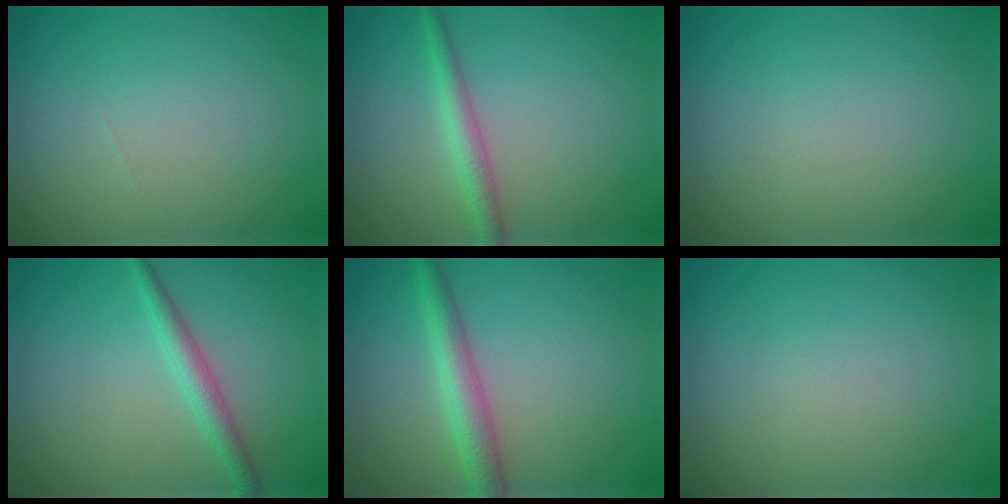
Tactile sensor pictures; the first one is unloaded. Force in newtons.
{"total": 2.4, "press": 2.4, "slide": 0.0}
{"total": 0.0}
{"total": 2.3, "press": 2.3, "slide": 0.0}
{"total": 3.6, "press": 3.6, "slide": 0.1}
{"total": 0.0}